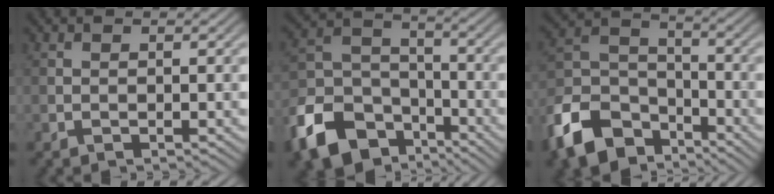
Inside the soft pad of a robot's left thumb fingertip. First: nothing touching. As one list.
[{"total": 13.7, "force": [-8.1, 8.9, 6.7], "torque": [-0.179, -0.027, -0.159]}, {"total": 13.3, "force": [-8.6, 7.8, 6.4], "torque": [-0.167, -0.018, -0.181]}]